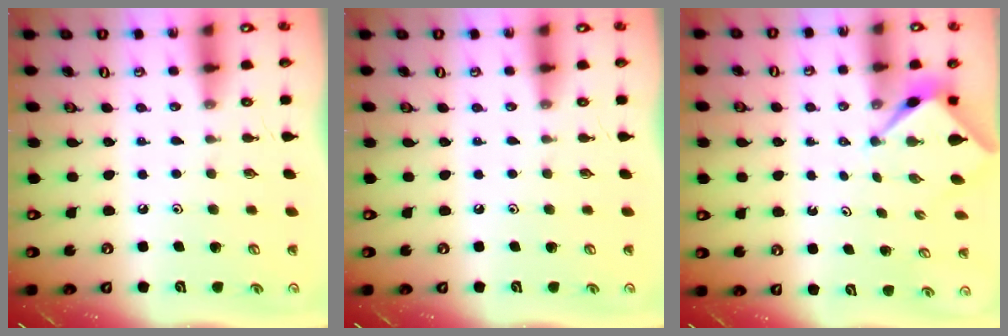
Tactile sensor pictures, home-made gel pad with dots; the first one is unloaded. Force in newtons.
{"total": 0.0}
{"total": 2.5, "press": 2.4, "slide": 0.3}